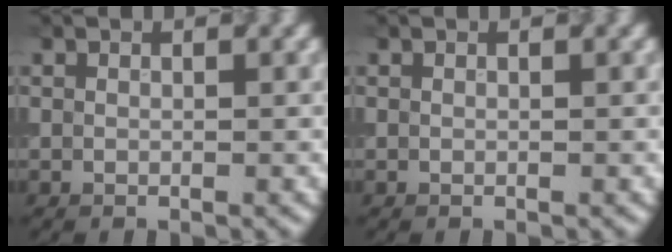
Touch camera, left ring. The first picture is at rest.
{"total": 0.0}